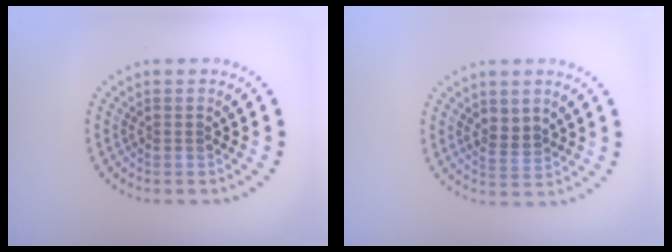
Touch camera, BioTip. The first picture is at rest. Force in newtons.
{"total": 1.9, "press": 1.8, "slide": 0.7}